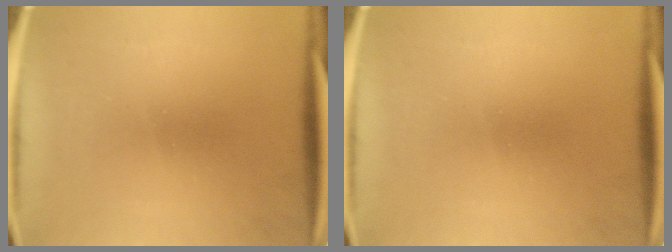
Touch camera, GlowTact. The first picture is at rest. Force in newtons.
{"total": 0.0}